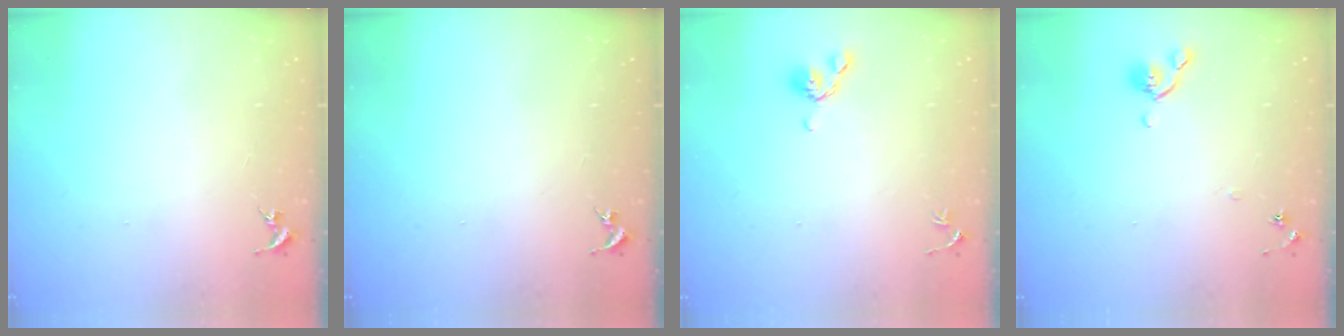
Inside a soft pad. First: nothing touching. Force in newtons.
{"total": 0.0}
{"total": 7.2, "press": 7.1, "slide": 1.2}
{"total": 5.4, "press": 5.3, "slide": 1.1}